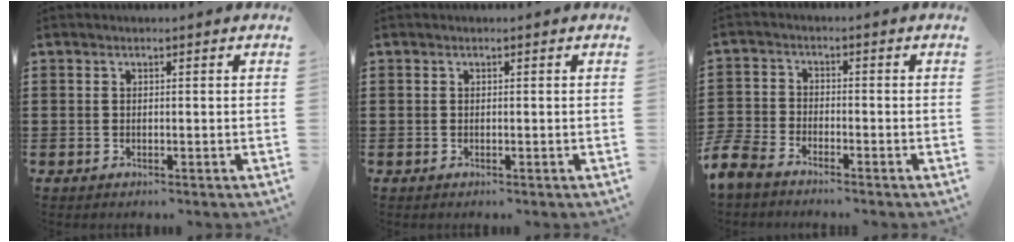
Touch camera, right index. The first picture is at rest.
{"total": 0.0}
{"total": 4.2, "force": [-4.0, 0.8, 1.0], "torque": [-0.053, -0.011, -0.093]}